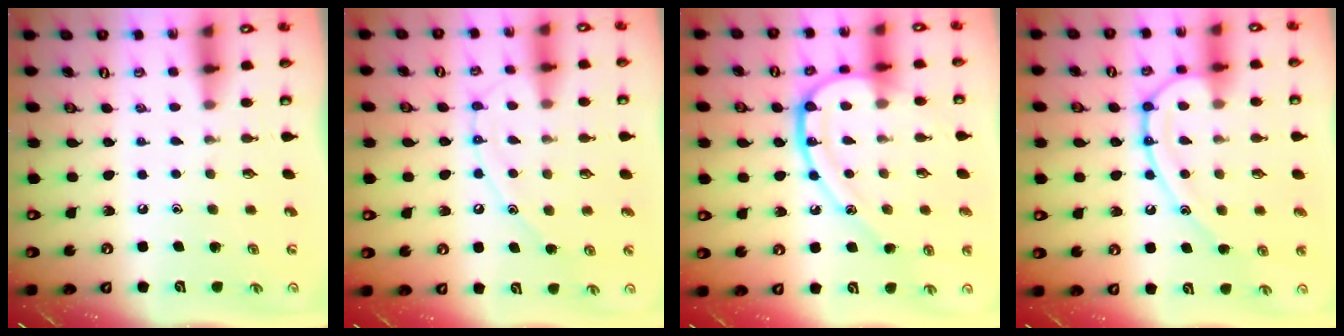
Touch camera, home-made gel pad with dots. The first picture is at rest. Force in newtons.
{"total": 10.3, "press": 10.3, "slide": 0.8}
{"total": 16.9, "press": 16.8, "slide": 1.3}
{"total": 14.6, "press": 14.5, "slide": 1.5}